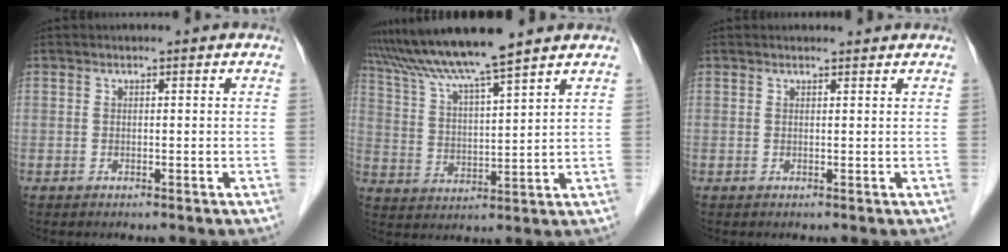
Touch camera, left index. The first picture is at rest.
{"total": 12.0, "force": [10.3, -1.1, 6.0], "torque": [-0.116, 0.018, 0.188]}
{"total": 1.9, "force": [1.9, 0.3, 0.2], "torque": [-0.009, 0.009, 0.023]}